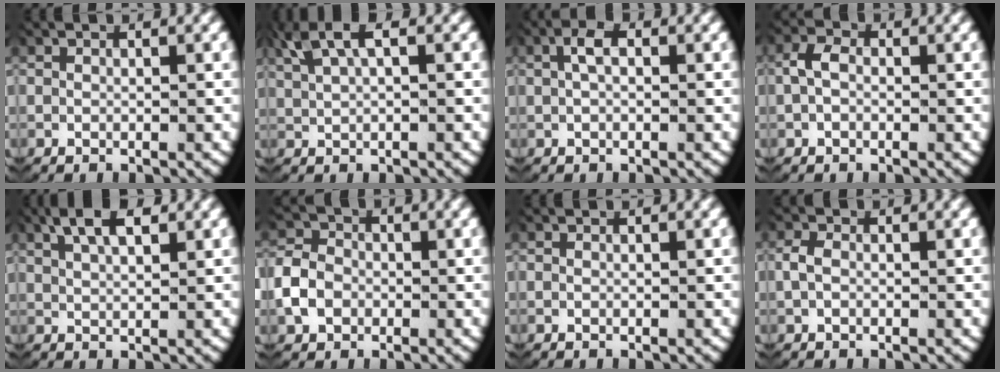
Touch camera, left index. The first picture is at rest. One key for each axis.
{"total": 4.3, "fx": 2.6, "fy": 1.5, "fz": 3.2, "tx": -0.066, "ty": 0.013, "tz": 0.048}
{"total": 2.2, "fx": 0.7, "fy": 1.0, "fz": 1.8, "tx": -0.039, "ty": 0.005, "tz": 0.011}
{"total": 1.9, "fx": 0.2, "fy": 1.3, "fz": 1.4, "tx": -0.036, "ty": 0.001, "tz": 0.004}
{"total": 3.8, "fx": 2.6, "fy": 1.0, "fz": 2.5, "tx": -0.051, "ty": 0.006, "tz": 0.048}
{"total": 4.0, "fx": -0.7, "fy": 3.5, "fz": 1.9, "tx": -0.046, "ty": -0.002, "tz": -0.016}
{"total": 0.0}
{"total": 1.2, "fx": -0.1, "fy": 0.8, "fz": 0.9, "tx": -0.029, "ty": -0.002, "tz": 0.002}